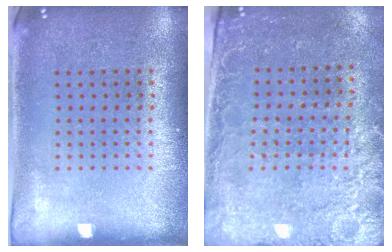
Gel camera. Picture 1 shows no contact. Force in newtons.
{"total": 2.6, "press": 2.4, "slide": 1.1}